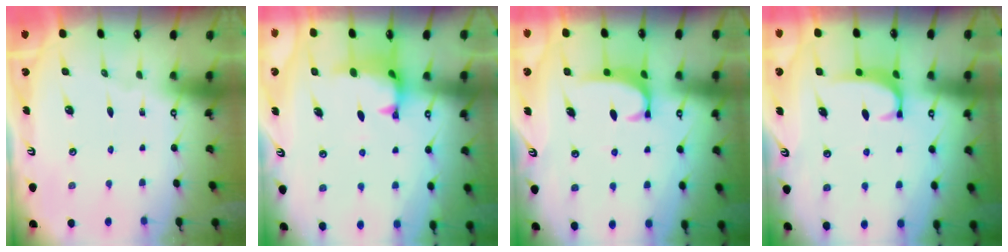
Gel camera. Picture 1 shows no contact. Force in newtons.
{"total": 1.3, "press": 1.0, "slide": 0.8}
{"total": 2.0, "press": 2.0, "slide": 0.5}
{"total": 1.7, "press": 1.7, "slide": 0.5}